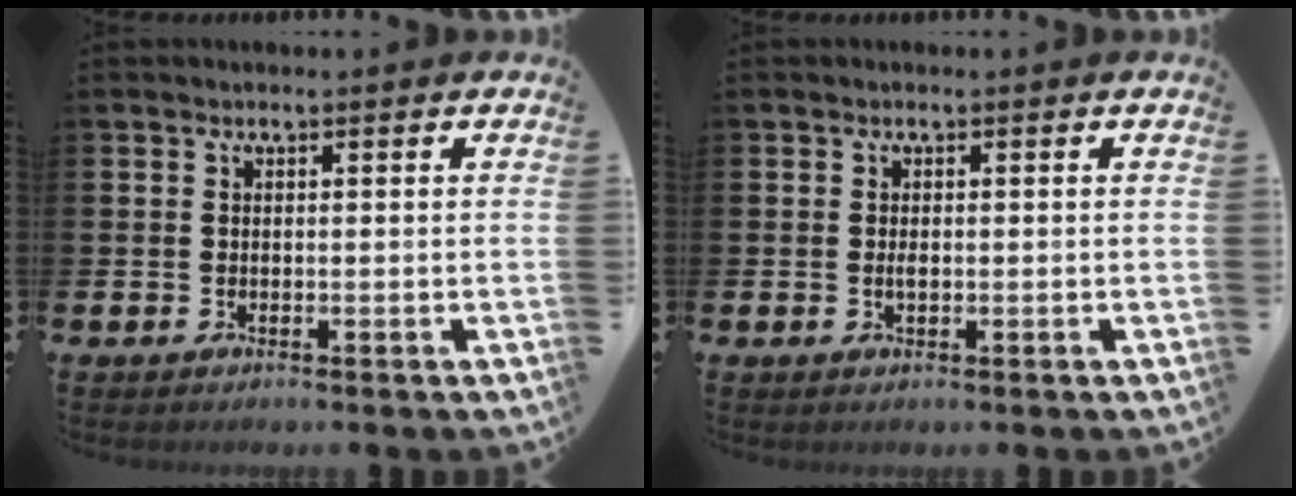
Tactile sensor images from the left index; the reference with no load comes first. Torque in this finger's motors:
{"motor_torque": [0.23, 0.09, 0.02, 0.05]}